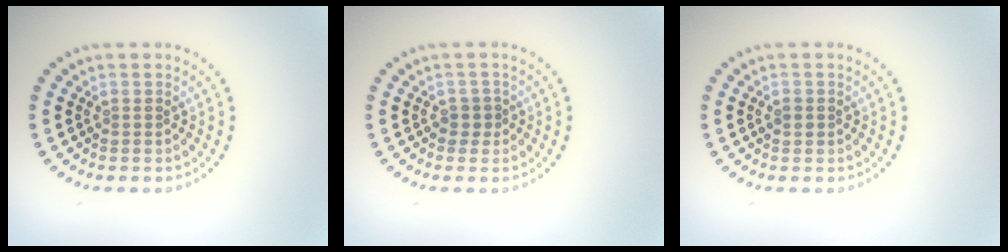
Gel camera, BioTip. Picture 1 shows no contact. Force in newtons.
{"total": 0.9, "press": 0.6, "slide": 0.6}
{"total": 1.1, "press": 1.1, "slide": 0.1}